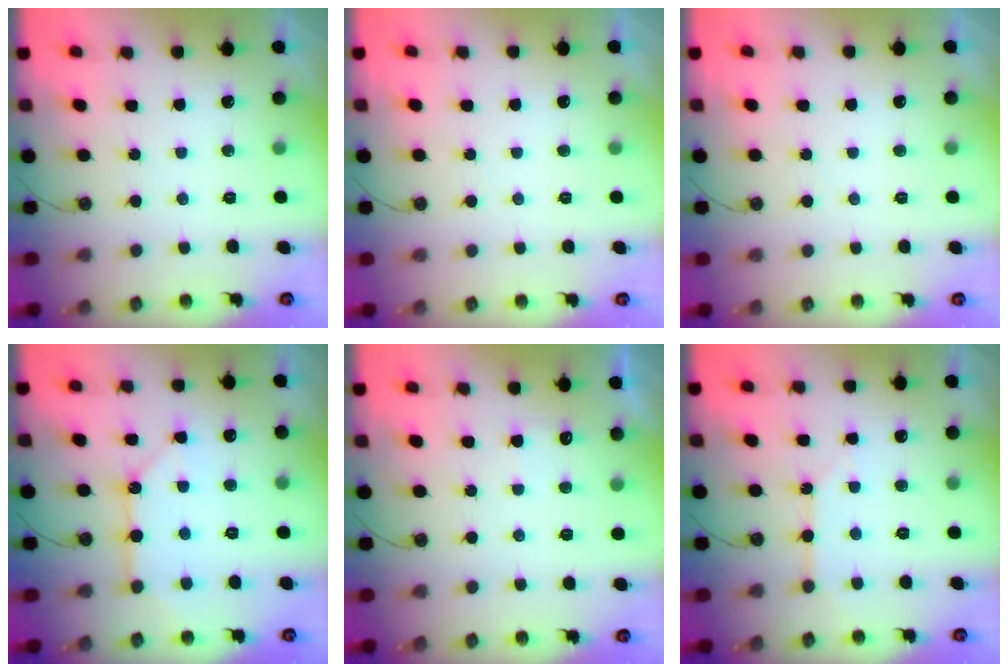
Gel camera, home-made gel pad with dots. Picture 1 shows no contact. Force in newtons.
{"total": 0.0}
{"total": 0.0}
{"total": 11.7, "press": 11.6, "slide": 1.3}
{"total": 4.9, "press": 4.8, "slide": 0.6}
{"total": 2.5, "press": 2.5, "slide": 0.4}